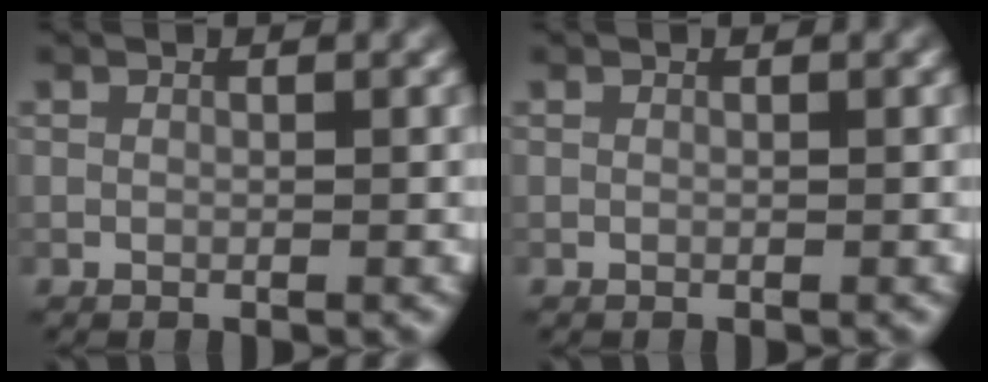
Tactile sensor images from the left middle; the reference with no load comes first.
{"total": 0.0}